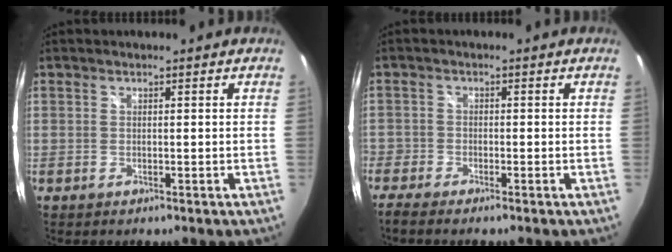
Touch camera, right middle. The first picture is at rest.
{"total": 3.7, "force": [-3.3, 1.0, 1.2], "torque": [-0.046, -0.014, -0.068]}